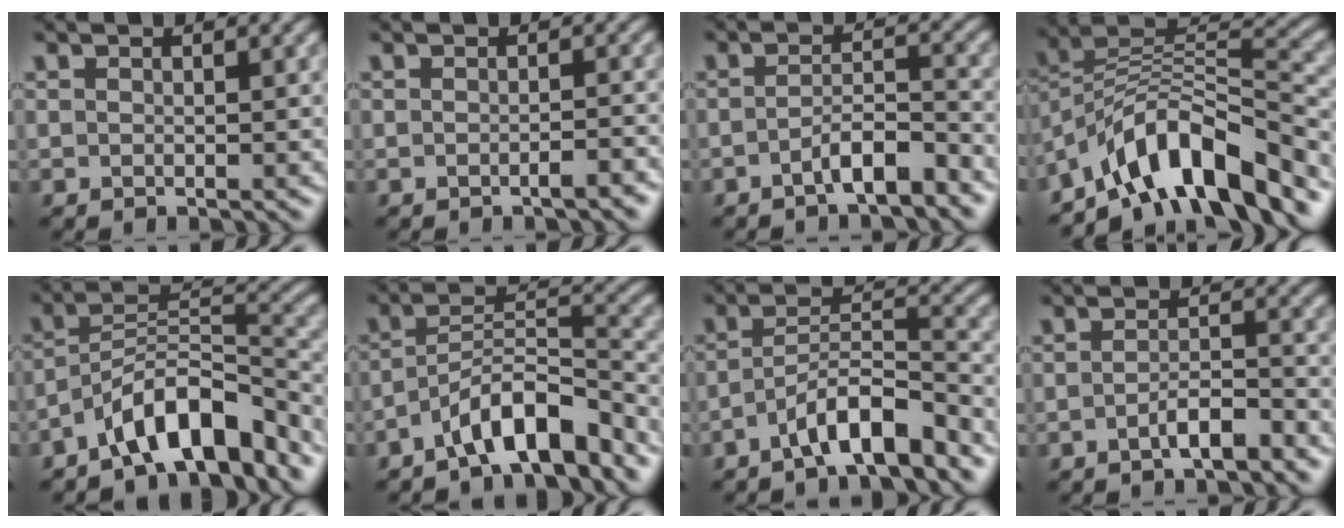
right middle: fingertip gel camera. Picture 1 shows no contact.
{"total": 1.4, "force": [-0.8, 0.3, 1.1], "torque": [-0.014, 0.004, -0.015]}
{"total": 3.7, "force": [-2.3, 0.9, 2.7], "torque": [-0.047, 0.009, -0.042]}
{"total": 10.8, "force": [-7.3, 3.9, 6.9], "torque": [-0.098, 0.015, -0.142]}
{"total": 8.4, "force": [-5.8, 2.9, 5.4], "torque": [-0.074, 0.013, -0.105]}
{"total": 6.9, "force": [-4.8, 2.0, 4.5], "torque": [-0.070, 0.011, -0.085]}
{"total": 5.7, "force": [-3.7, 1.4, 4.1], "torque": [-0.066, 0.010, -0.067]}
{"total": 2.9, "force": [-1.7, 0.7, 2.2], "torque": [-0.037, 0.008, -0.031]}